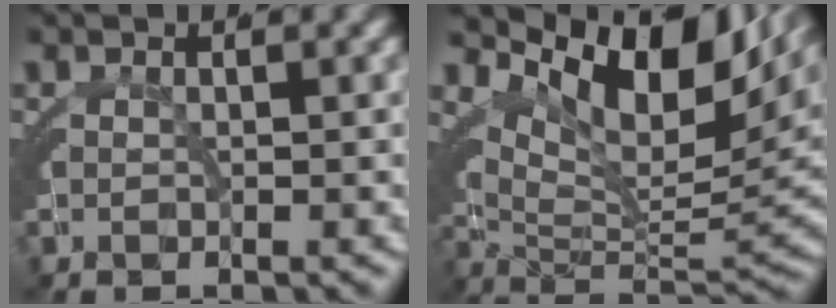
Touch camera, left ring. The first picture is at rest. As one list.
[{"total": 13.7, "force": [6.5, 6.1, 10.4], "torque": [-0.148, 0.019, 0.099]}]